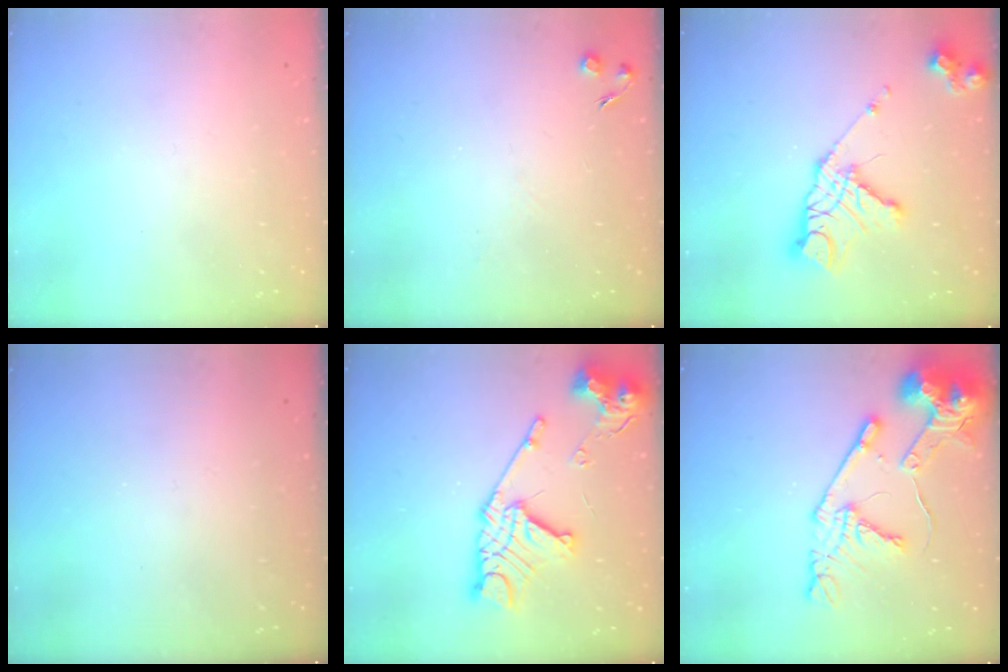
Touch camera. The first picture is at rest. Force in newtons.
{"total": 5.6, "press": 5.5, "slide": 0.8}
{"total": 15.5, "press": 15.4, "slide": 1.5}
{"total": 0.0}
{"total": 18.5, "press": 18.4, "slide": 2.1}
{"total": 16.8, "press": 16.7, "slide": 1.7}